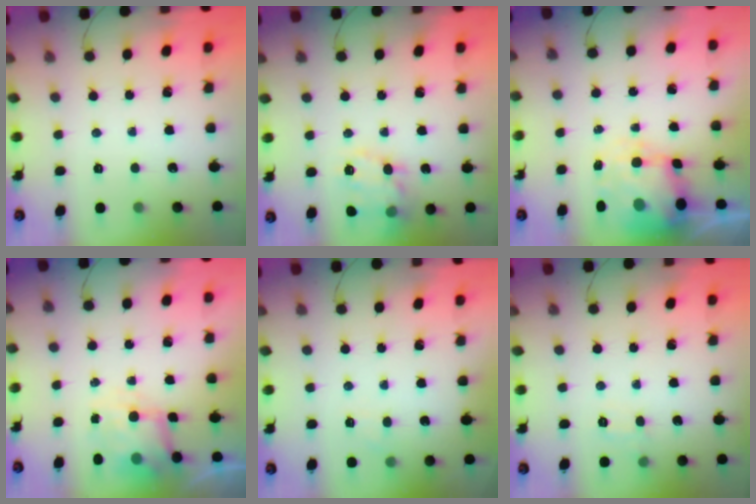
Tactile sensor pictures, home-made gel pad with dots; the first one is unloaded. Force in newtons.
{"total": 15.6, "press": 15.6, "slide": 1.1}
{"total": 8.4, "press": 8.2, "slide": 2.1}
{"total": 5.4, "press": 5.4, "slide": 0.5}
{"total": 4.2, "press": 4.0, "slide": 1.2}
{"total": 6.7, "press": 6.5, "slide": 1.7}